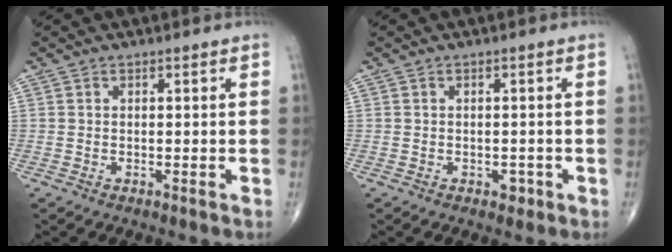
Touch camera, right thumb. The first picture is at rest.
{"total": 1.6, "force": [-0.7, 1.1, 0.8], "torque": [-0.005, 0.002, -0.007]}